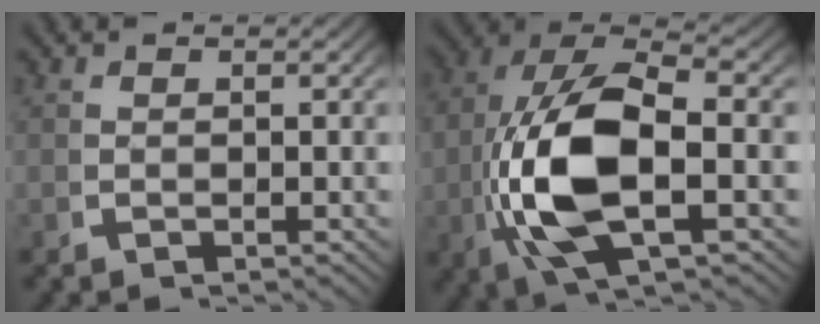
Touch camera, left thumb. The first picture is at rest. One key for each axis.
{"total": 14.9, "fx": -0.3, "fy": 8.3, "fz": 12.4, "tx": -0.290, "ty": -0.043, "tz": 0.015}